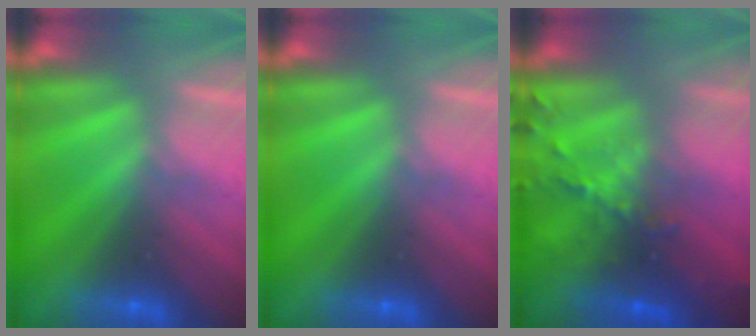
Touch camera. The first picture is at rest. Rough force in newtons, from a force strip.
{"total": 0.0}
{"total": 7.2}